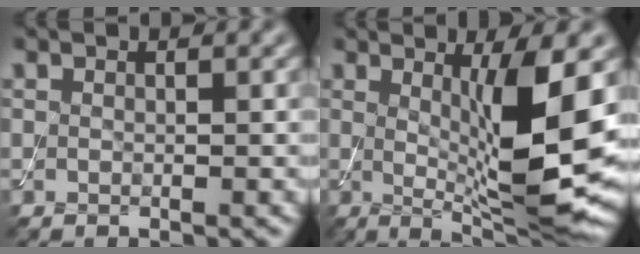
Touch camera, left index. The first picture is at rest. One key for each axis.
{"total": 9.2, "fx": 0.9, "fy": 1.9, "fz": 9.0, "tx": -0.137, "ty": -0.020, "tz": 0.024}